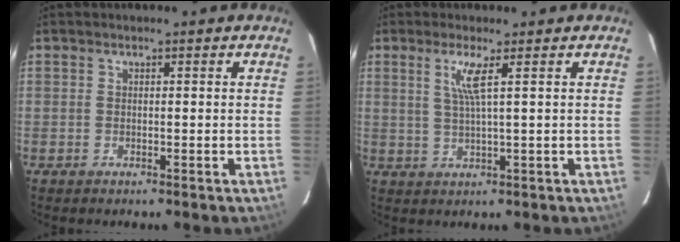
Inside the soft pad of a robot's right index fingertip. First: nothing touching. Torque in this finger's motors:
{"motor_torque": [0.07, 0.02, 0.33, 0.06]}